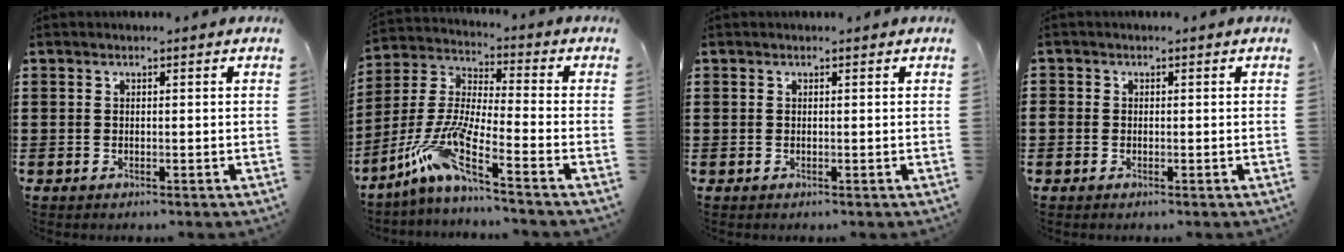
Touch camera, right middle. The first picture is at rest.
{"total": 9.8, "force": [-6.6, 0.6, 7.2], "torque": [-0.180, -0.028, -0.139]}
{"total": 0.0}
{"total": 0.9, "force": [-0.2, 0.8, 0.1], "torque": [-0.004, 0.005, -0.006]}